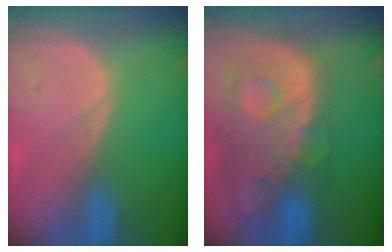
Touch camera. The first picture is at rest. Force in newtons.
{"total": 12.9, "press": 10.6, "slide": 7.3}